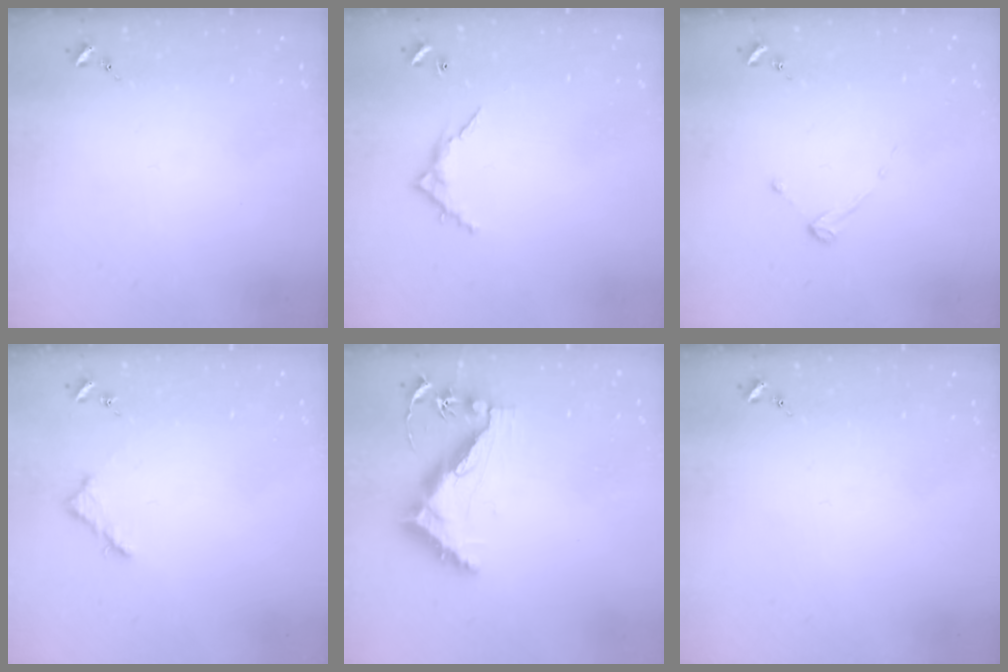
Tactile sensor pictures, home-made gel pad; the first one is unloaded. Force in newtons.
{"total": 5.7, "press": 5.7, "slide": 0.5}
{"total": 2.7, "press": 2.7, "slide": 0.3}
{"total": 5.6, "press": 5.6, "slide": 0.6}
{"total": 12.8, "press": 12.8, "slide": 0.8}
{"total": 0.0}